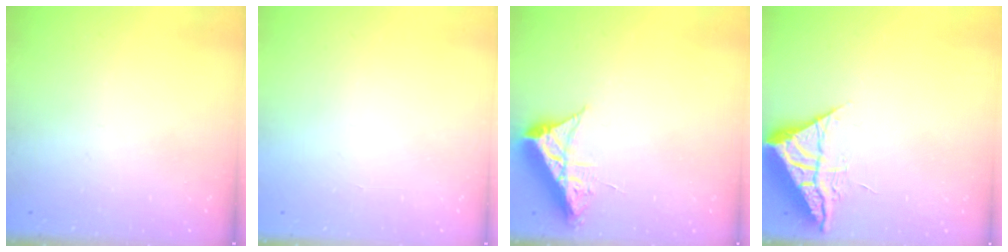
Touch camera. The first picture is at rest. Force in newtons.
{"total": 1.5, "press": 1.5, "slide": 0.1}
{"total": 8.2, "press": 8.2, "slide": 0.3}
{"total": 6.4, "press": 6.4, "slide": 0.2}